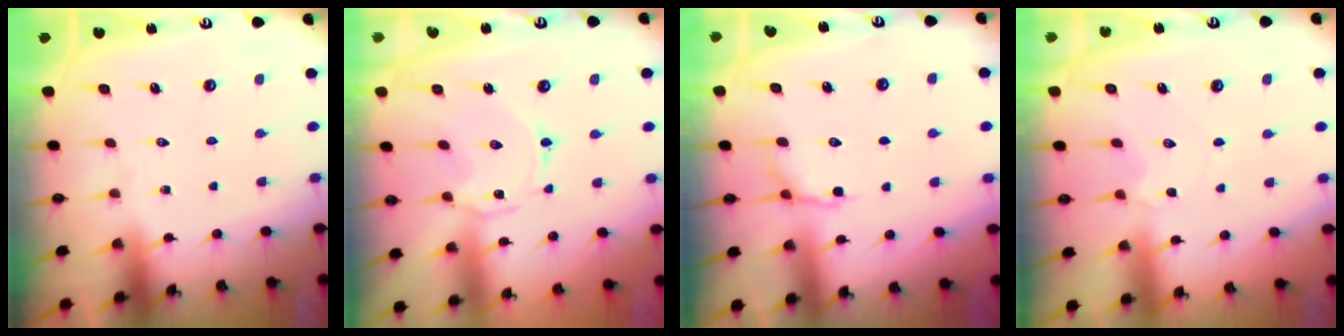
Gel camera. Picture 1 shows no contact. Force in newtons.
{"total": 1.2, "press": 1.1, "slide": 0.4}
{"total": 5.4, "press": 4.6, "slide": 2.8}
{"total": 3.7, "press": 3.7, "slide": 0.5}